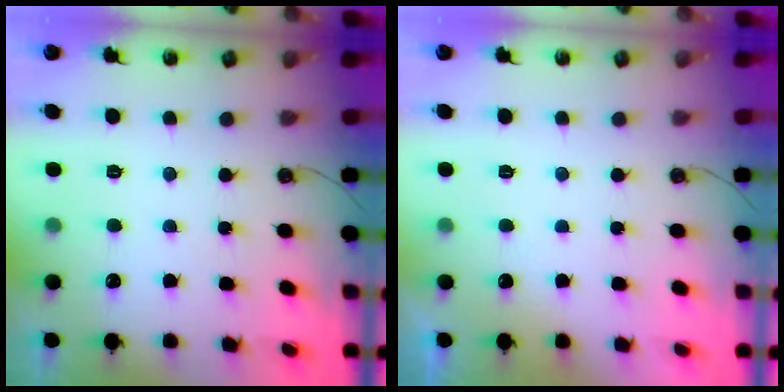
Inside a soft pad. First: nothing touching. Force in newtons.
{"total": 0.0}